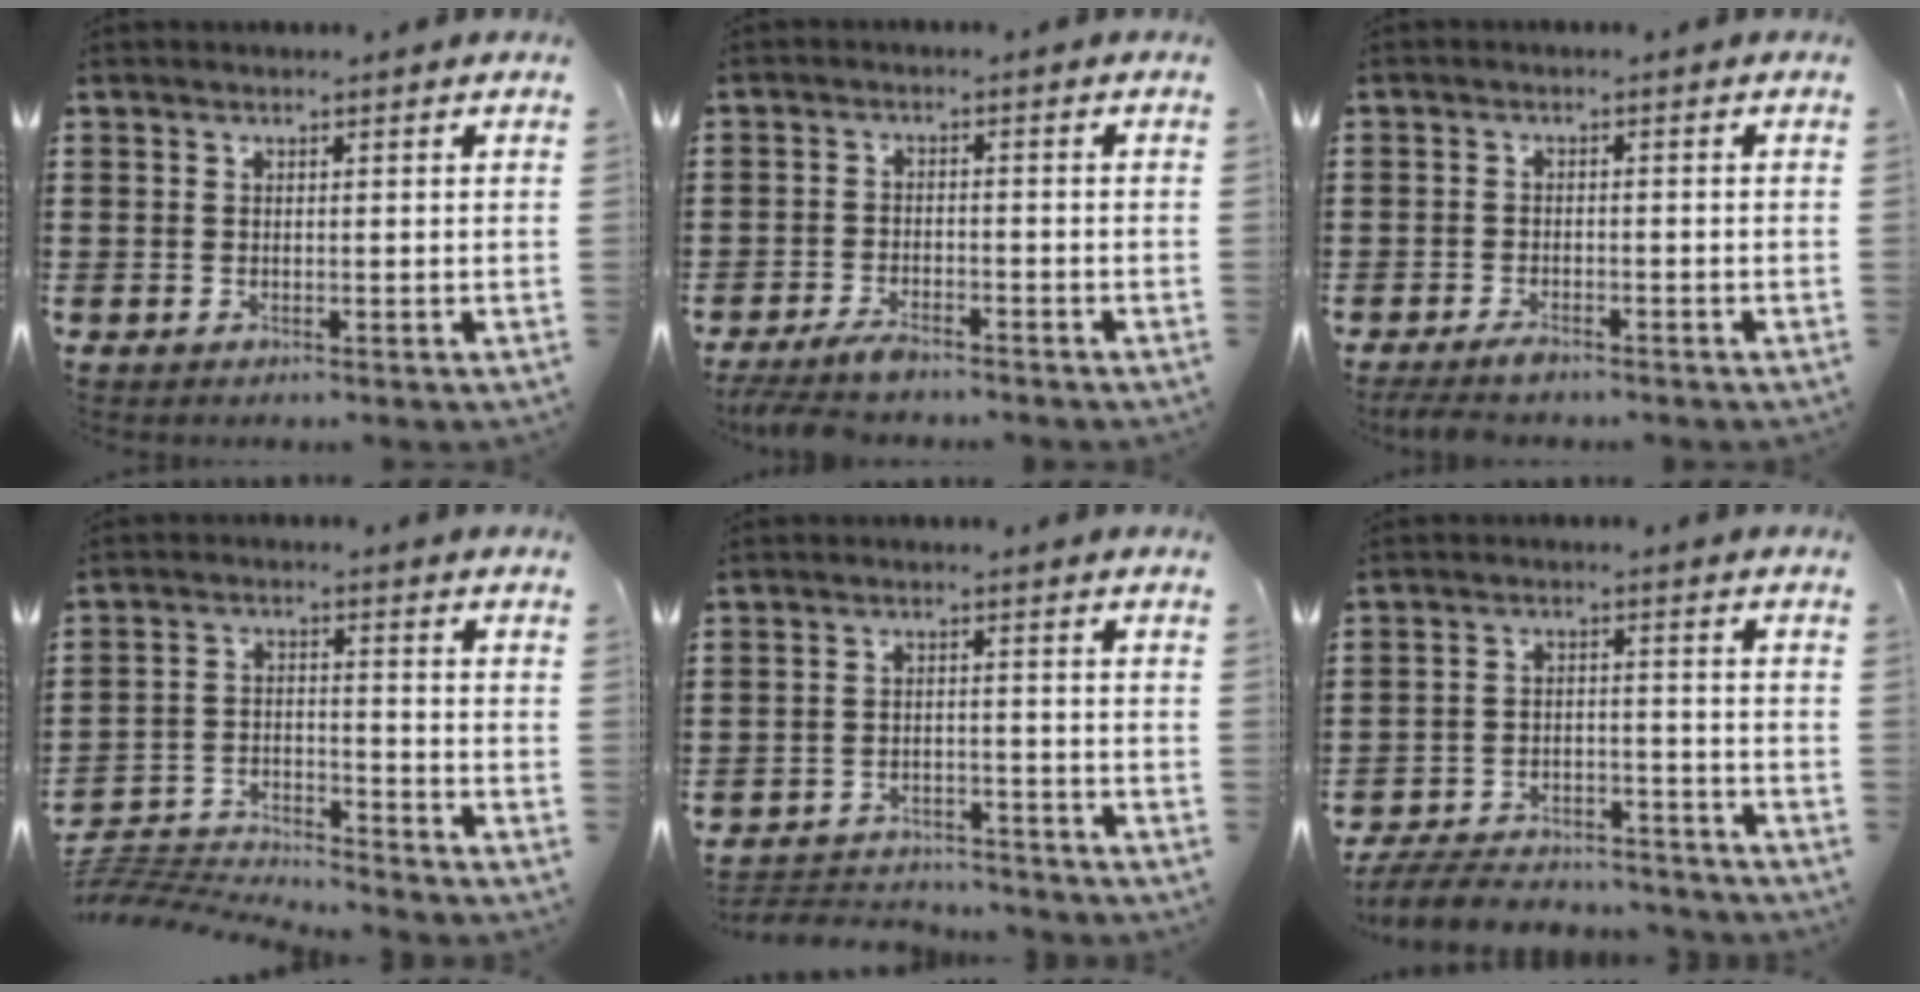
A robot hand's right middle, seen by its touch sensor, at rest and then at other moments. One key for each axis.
{"total": 3.4, "fx": -3.1, "fy": 0.7, "fz": 1.2, "tx": -0.036, "ty": 0.000, "tz": -0.067}
{"total": 2.0, "fx": -1.9, "fy": 0.5, "fz": 0.7, "tx": -0.022, "ty": 0.000, "tz": -0.040}
{"total": 4.8, "fx": -4.8, "fy": 0.5, "fz": 0.4, "tx": -0.025, "ty": 0.002, "tz": -0.106}
{"total": 3.2, "fx": -3.1, "fy": 0.7, "fz": 0.1, "tx": -0.009, "ty": 0.002, "tz": -0.069}
{"total": 6.6, "fx": -6.4, "fy": 1.2, "fz": 1.4, "tx": -0.033, "ty": 0.011, "tz": -0.127}